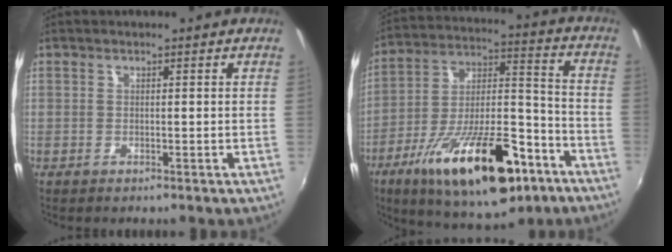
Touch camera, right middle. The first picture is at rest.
{"total": 25.5, "force": [-13.9, 9.3, 19.2], "torque": [-0.320, -0.011, -0.215]}